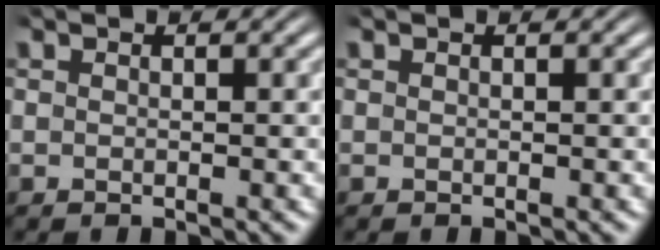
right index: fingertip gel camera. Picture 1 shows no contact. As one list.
[{"total": 0.0}]